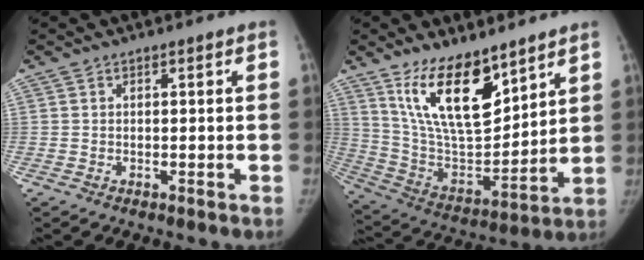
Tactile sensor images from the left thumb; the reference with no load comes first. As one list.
[{"total": 17.7, "force": [11.4, 7.2, 11.5], "torque": [-0.160, -0.073, 0.225]}]